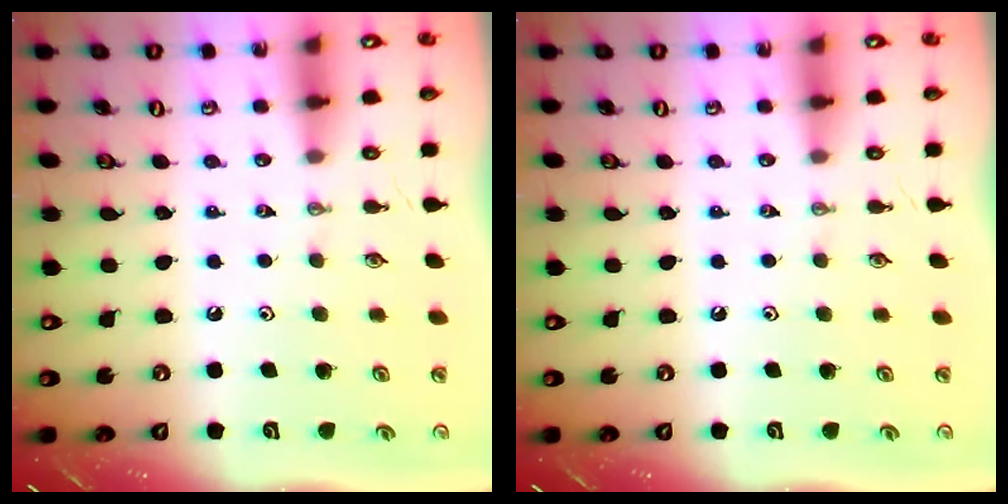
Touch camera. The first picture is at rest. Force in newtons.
{"total": 0.0}